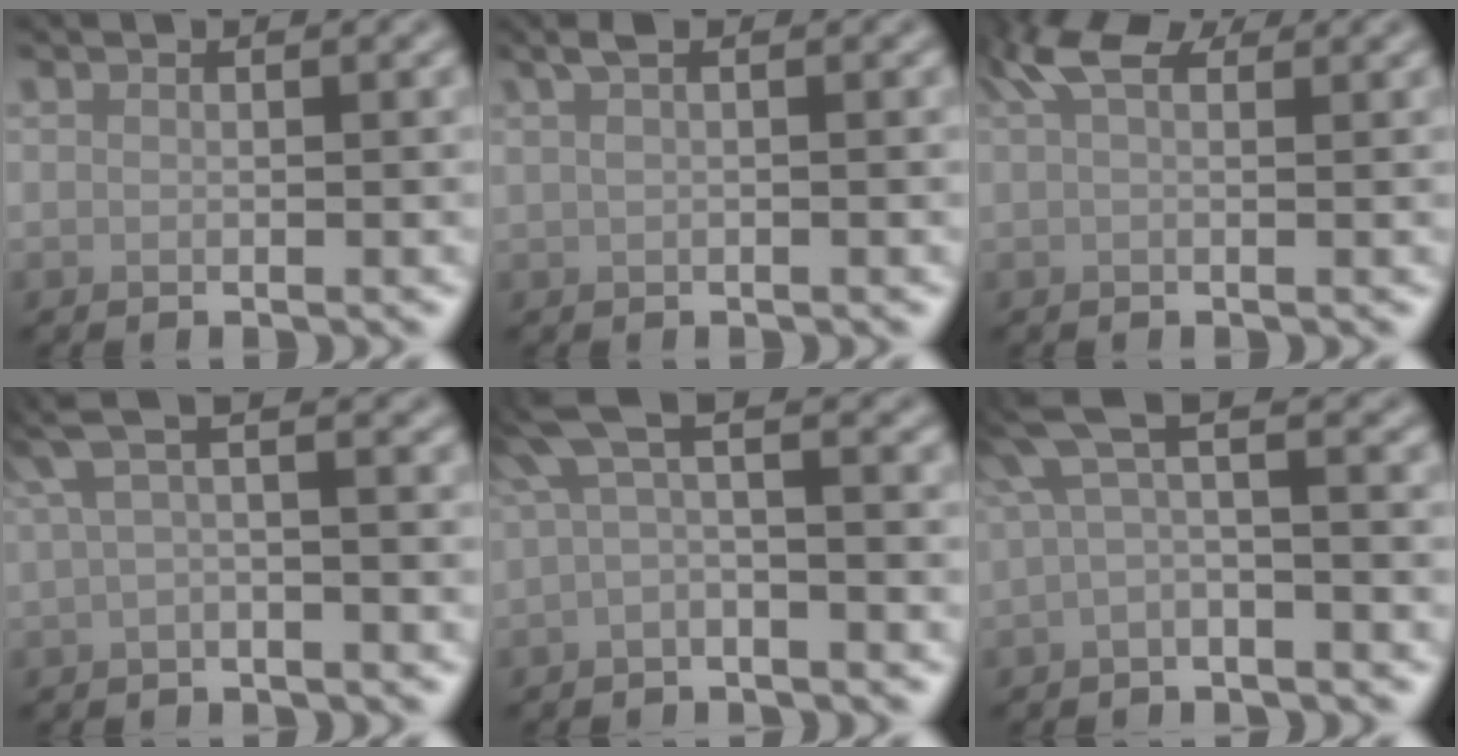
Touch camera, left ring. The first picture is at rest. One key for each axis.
{"total": 1.7, "fx": 0.8, "fy": 0.5, "fz": 1.4, "tx": -0.026, "ty": 0.007, "tz": 0.013}
{"total": 4.1, "fx": 2.3, "fy": 1.6, "fz": 3.0, "tx": -0.059, "ty": 0.017, "tz": 0.037}
{"total": 3.0, "fx": 0.9, "fy": 0.7, "fz": 2.8, "tx": -0.050, "ty": 0.008, "tz": 0.010}
{"total": 3.4, "fx": 0.4, "fy": 0.9, "fz": 3.3, "tx": -0.061, "ty": 0.003, "tz": -0.002}
{"total": 3.3, "fx": 0.7, "fy": 0.7, "fz": 3.1, "tx": -0.062, "ty": 0.006, "tz": 0.005}